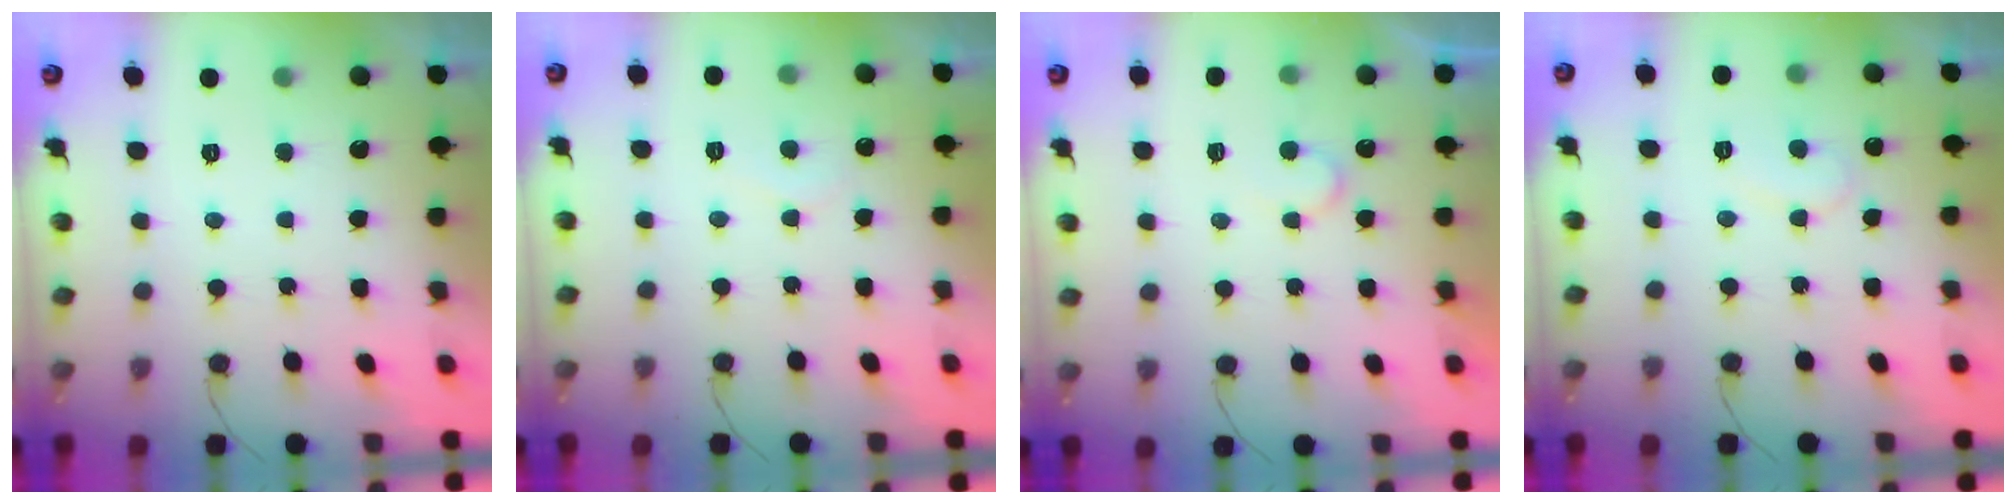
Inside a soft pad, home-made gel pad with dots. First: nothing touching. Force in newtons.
{"total": 3.9, "press": 3.9, "slide": 0.2}
{"total": 5.6, "press": 5.6, "slide": 0.4}
{"total": 6.4, "press": 6.4, "slide": 0.5}